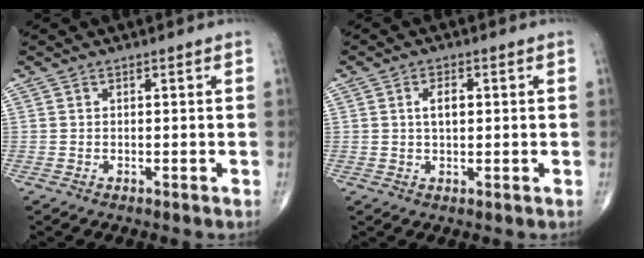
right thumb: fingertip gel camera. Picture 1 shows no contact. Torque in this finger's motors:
{"motor_torque": [-0.09, 1.21, 0.58, 0.26, 0.01]}